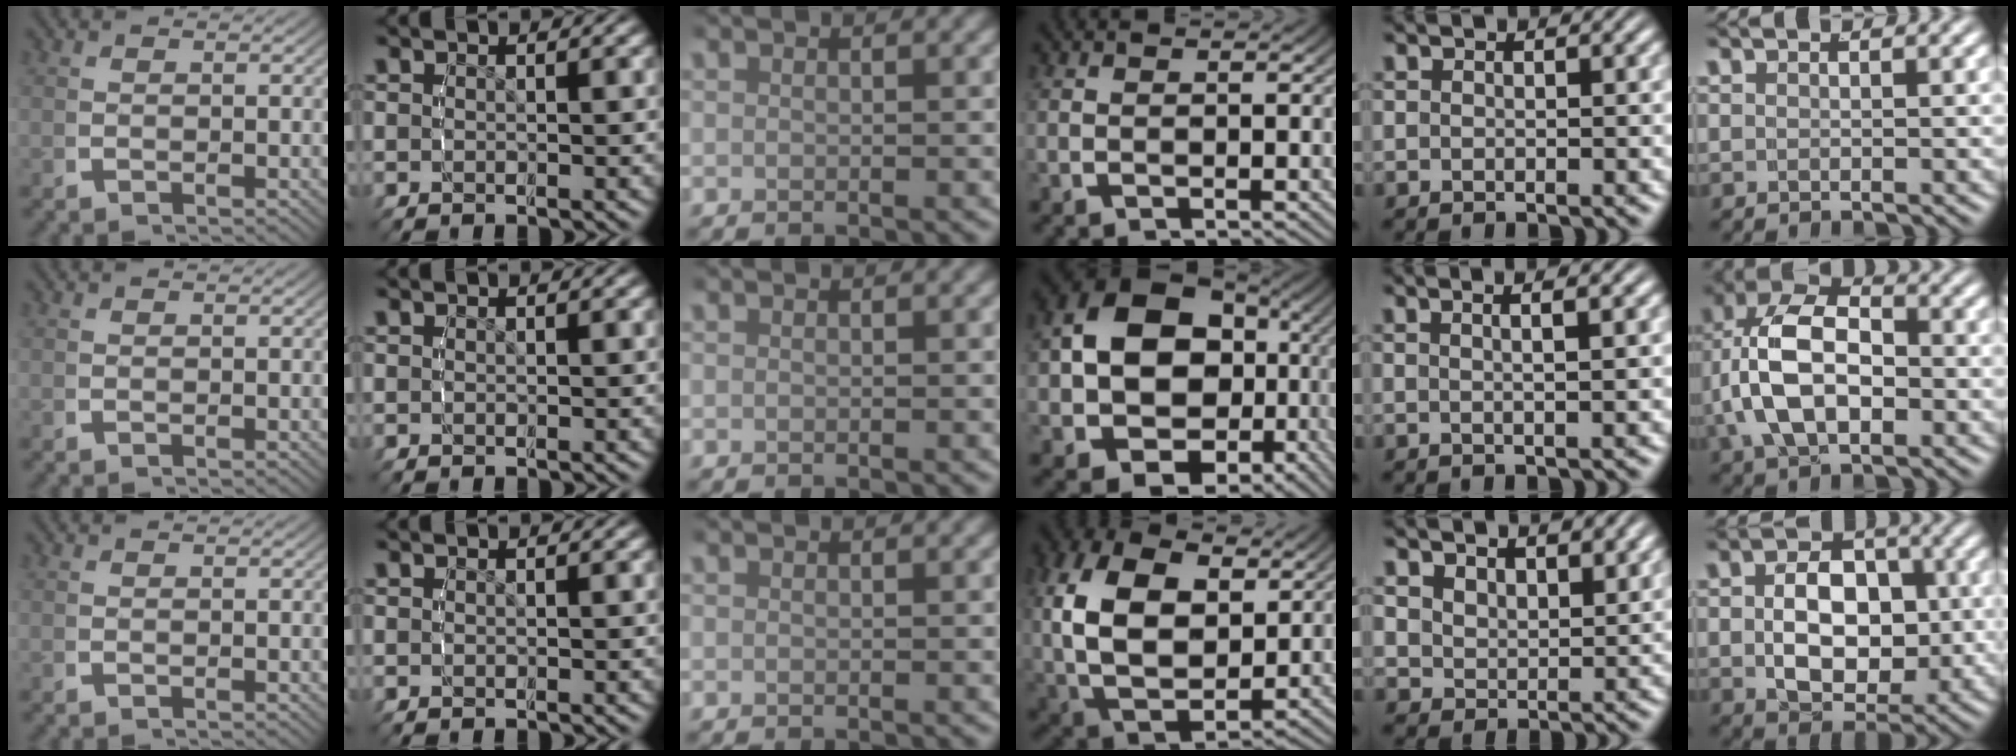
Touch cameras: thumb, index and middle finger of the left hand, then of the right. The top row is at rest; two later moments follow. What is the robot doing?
{"motion": "lift_and_place", "object": "cloth"}